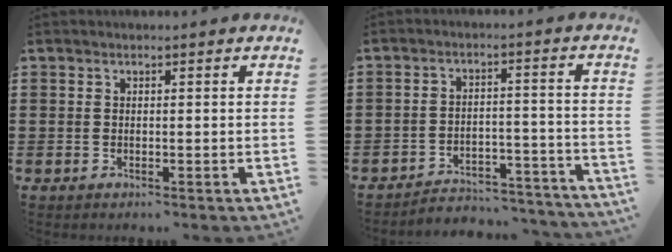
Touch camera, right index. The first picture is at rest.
{"total": 4.4, "force": [-4.3, 0.8, 0.8], "torque": [-0.018, 0.006, -0.089]}